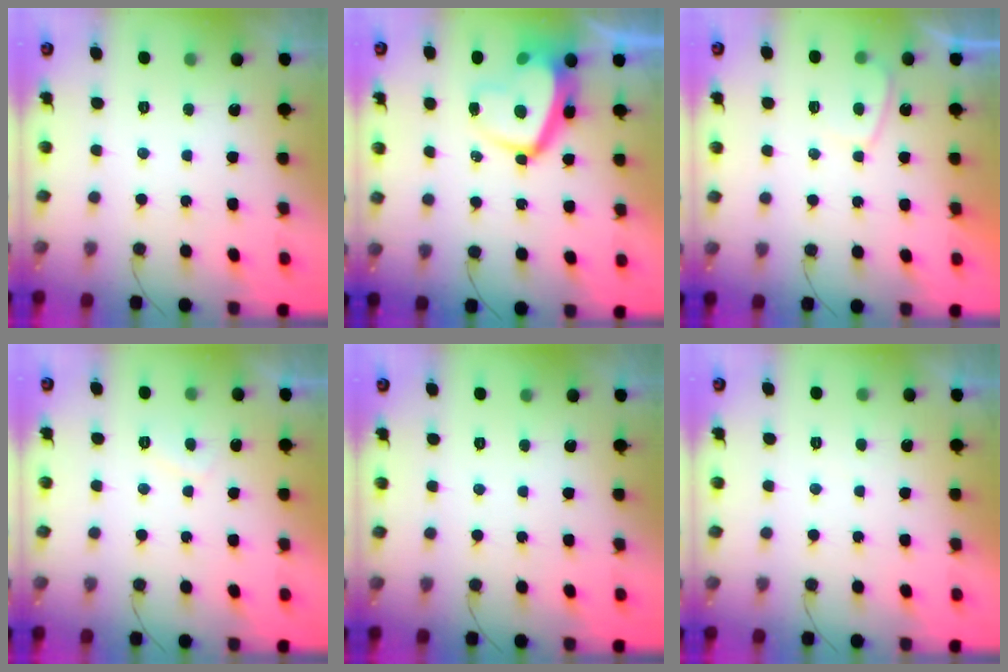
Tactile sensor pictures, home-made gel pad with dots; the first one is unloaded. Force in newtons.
{"total": 11.4, "press": 11.4, "slide": 0.9}
{"total": 3.3, "press": 3.2, "slide": 0.7}
{"total": 1.8, "press": 1.6, "slide": 0.8}
{"total": 0.0}
{"total": 0.9, "press": 0.8, "slide": 0.4}